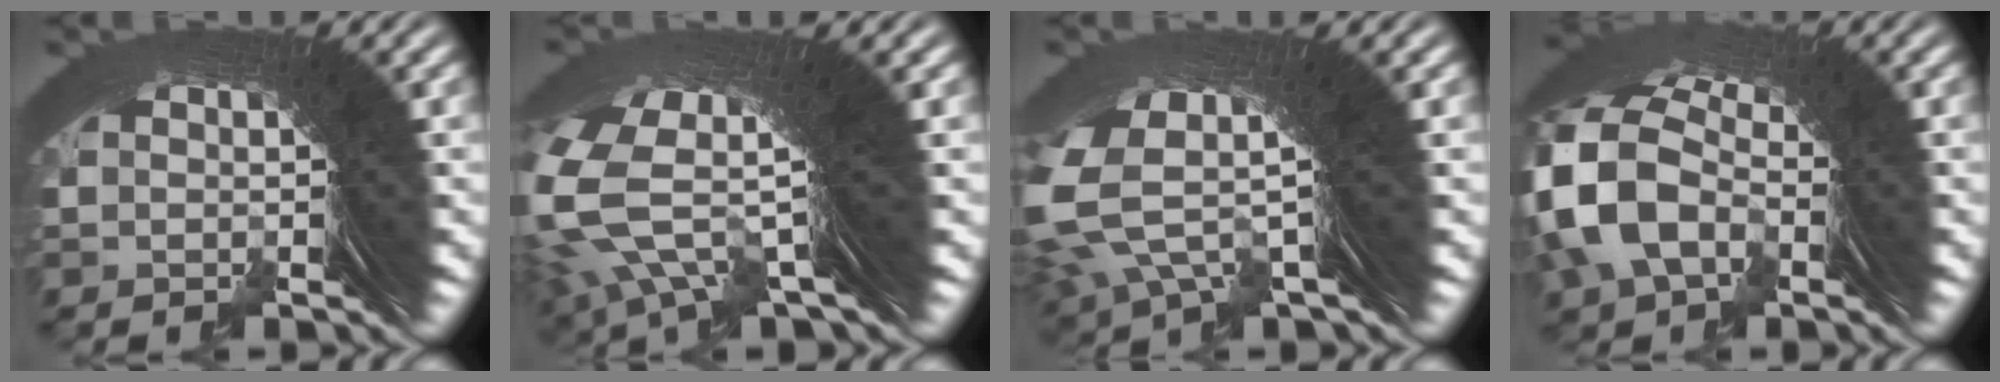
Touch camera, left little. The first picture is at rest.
{"total": 11.9, "force": [3.0, 6.0, 9.9], "torque": [-0.213, -0.007, 0.049]}
{"total": 8.5, "force": [2.3, 4.4, 6.9], "torque": [-0.168, -0.015, 0.045]}
{"total": 8.2, "force": [1.3, 6.3, 5.2], "torque": [-0.128, 0.011, 0.012]}